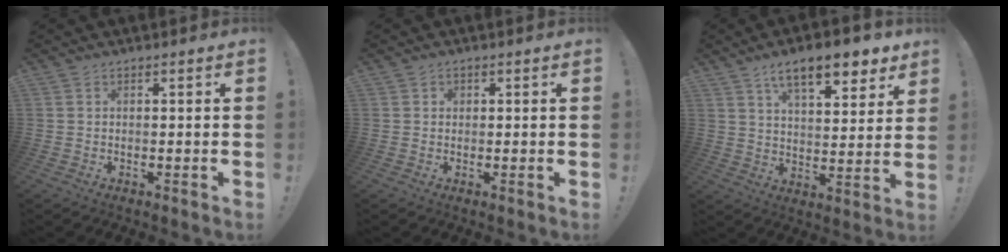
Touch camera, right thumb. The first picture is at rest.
{"total": 1.1, "force": [0.3, 1.0, 0.3], "torque": [-0.002, 0.002, 0.004]}
{"total": 12.7, "force": [8.4, 4.1, 8.6], "torque": [-0.132, -0.044, 0.138]}